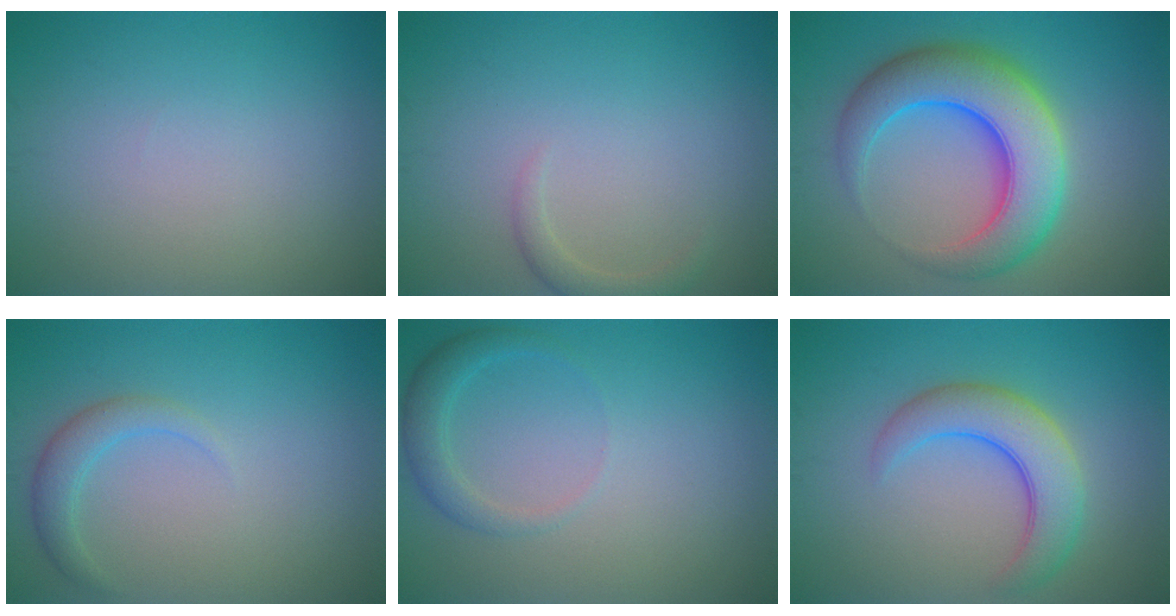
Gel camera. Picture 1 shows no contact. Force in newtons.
{"total": 1.4, "press": 1.4, "slide": 0.1}
{"total": 9.4, "press": 9.4, "slide": 0.2}
{"total": 2.1, "press": 2.1, "slide": 0.1}
{"total": 2.1, "press": 2.1, "slide": 0.2}
{"total": 5.4, "press": 5.3, "slide": 0.3}